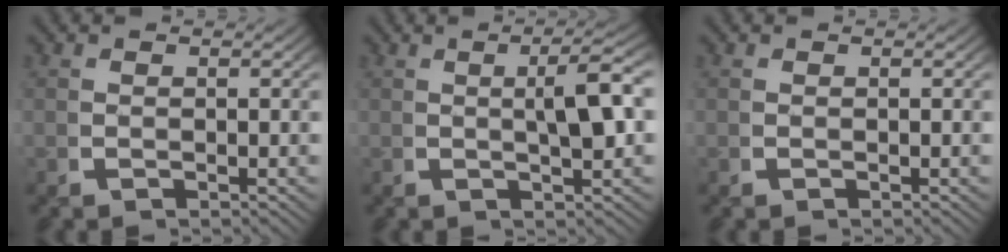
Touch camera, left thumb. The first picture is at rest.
{"total": 4.9, "force": [0.7, 1.1, 4.7], "torque": [-0.076, 0.008, 0.010]}
{"total": 0.0}